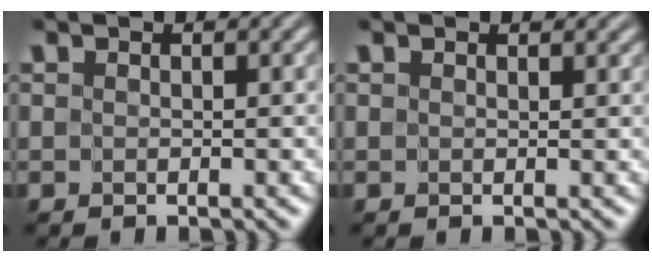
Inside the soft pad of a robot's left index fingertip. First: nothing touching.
{"total": 1.1, "force": [0.9, 0.4, 0.5], "torque": [-0.001, 0.001, 0.013]}